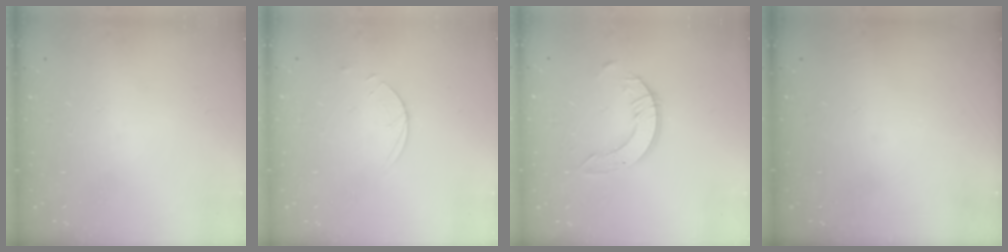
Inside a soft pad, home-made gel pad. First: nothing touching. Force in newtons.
{"total": 3.6, "press": 3.6, "slide": 0.5}
{"total": 6.1, "press": 6.1, "slide": 0.6}
{"total": 0.0}